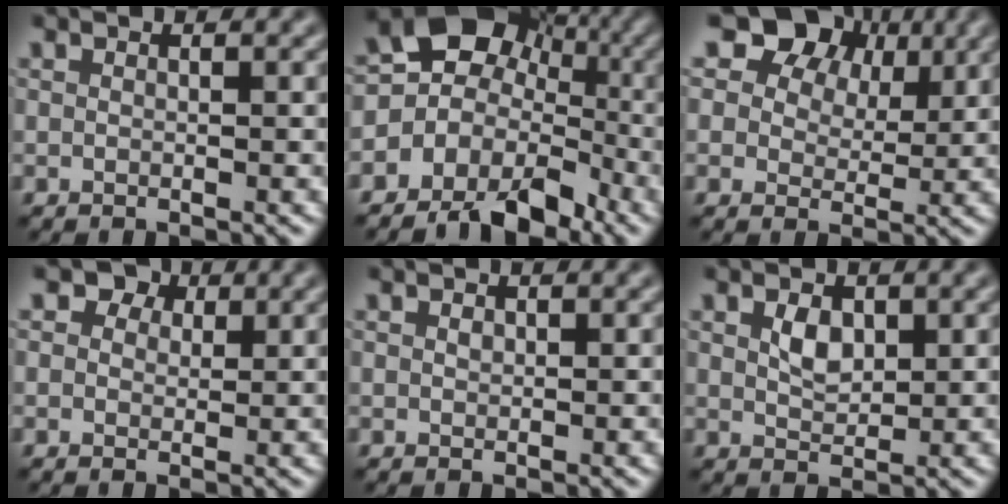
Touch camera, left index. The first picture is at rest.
{"total": 8.9, "force": [-2.1, 6.9, 5.2], "torque": [-0.035, 0.014, -0.047]}
{"total": 8.1, "force": [5.0, 5.3, 3.6], "torque": [-0.077, 0.012, 0.076]}
{"total": 3.2, "force": [1.9, 2.1, 1.3], "torque": [-0.023, 0.000, 0.011]}
{"total": 0.5, "force": [0.2, 0.4, 0.2], "torque": [-0.003, 0.000, 0.002]}
{"total": 2.2, "force": [0.8, 1.4, 1.5], "torque": [-0.032, 0.000, 0.015]}